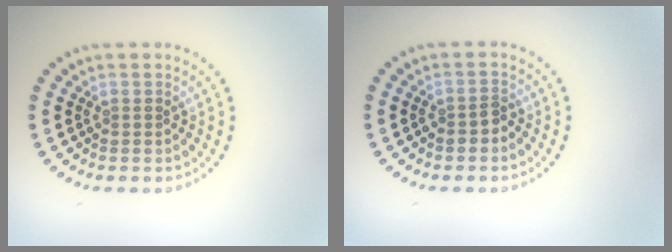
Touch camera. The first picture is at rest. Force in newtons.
{"total": 1.1, "press": 1.0, "slide": 0.4}